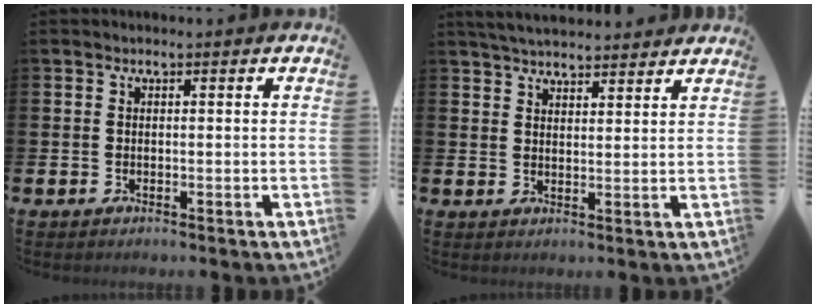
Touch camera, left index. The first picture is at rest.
{"total": 4.3, "force": [4.2, 0.5, 0.7], "torque": [-0.019, -0.017, 0.077]}